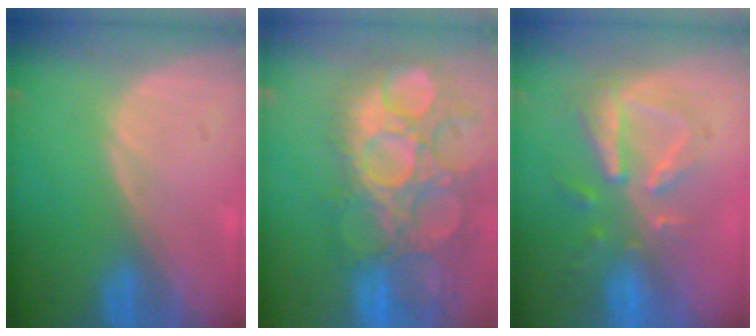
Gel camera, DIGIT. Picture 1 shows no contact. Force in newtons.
{"total": 14.8, "press": 12.7, "slide": 7.6}
{"total": 8.0, "press": 7.4, "slide": 3.0}